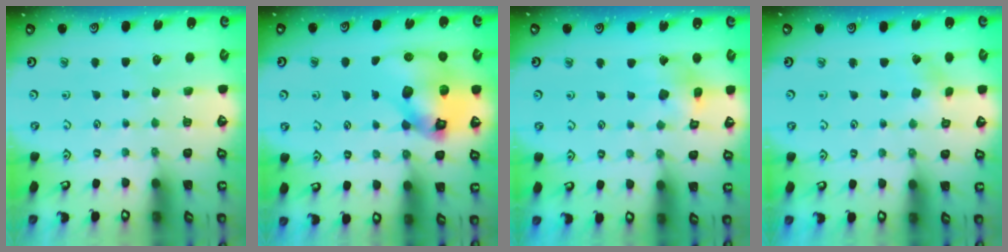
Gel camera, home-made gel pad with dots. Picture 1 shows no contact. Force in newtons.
{"total": 17.4, "press": 17.1, "slide": 2.9}
{"total": 11.7, "press": 11.6, "slide": 1.5}
{"total": 2.3, "press": 2.3, "slide": 0.3}